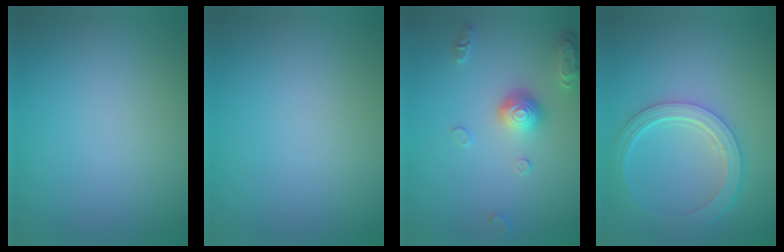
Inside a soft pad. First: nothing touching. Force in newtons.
{"total": 0.0}
{"total": 3.0, "press": 2.9, "slide": 0.7}
{"total": 4.7, "press": 3.7, "slide": 2.9}